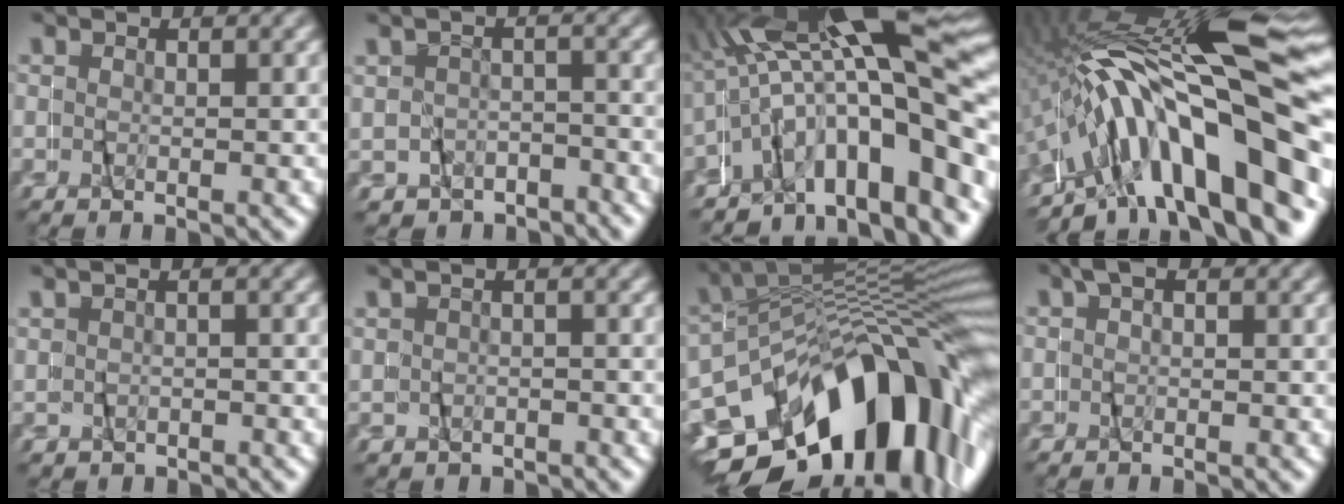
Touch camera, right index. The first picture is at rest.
{"total": 2.3, "force": [-1.1, 1.6, -1.1], "torque": [0.010, 0.004, -0.021]}
{"total": 14.1, "force": [0.6, 6.4, 12.5], "torque": [-0.184, 0.016, 0.006]}
{"total": 17.9, "force": [-1.3, 7.9, 16.0], "torque": [-0.289, 0.000, -0.004]}
{"total": 1.5, "force": [0.5, 1.3, 0.4], "torque": [-0.021, 0.006, 0.010]}
{"total": 1.8, "force": [0.5, 1.7, 0.3], "torque": [-0.020, 0.008, 0.008]}
{"total": 22.1, "force": [-8.1, 13.3, 15.6], "torque": [-0.237, -0.027, -0.105]}
{"total": 1.3, "force": [0.5, 0.7, 1.0], "torque": [-0.023, 0.008, 0.002]}